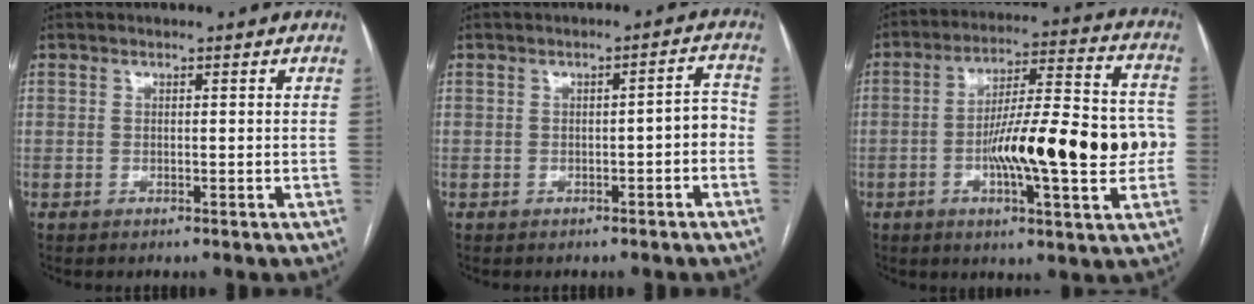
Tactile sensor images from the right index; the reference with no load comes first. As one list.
[{"total": 3.3, "force": [-1.1, 1.0, 3.0], "torque": [-0.034, 0.019, -0.013]}, {"total": 18.9, "force": [-3.0, 3.6, 18.3], "torque": [-0.281, 0.027, -0.043]}]